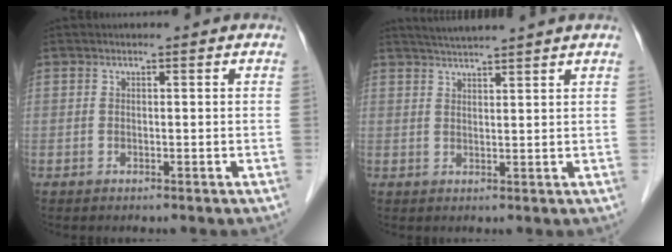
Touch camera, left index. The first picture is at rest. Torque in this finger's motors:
{"motor_torque": [-0.65, -1.09, 0.31, 0.07]}